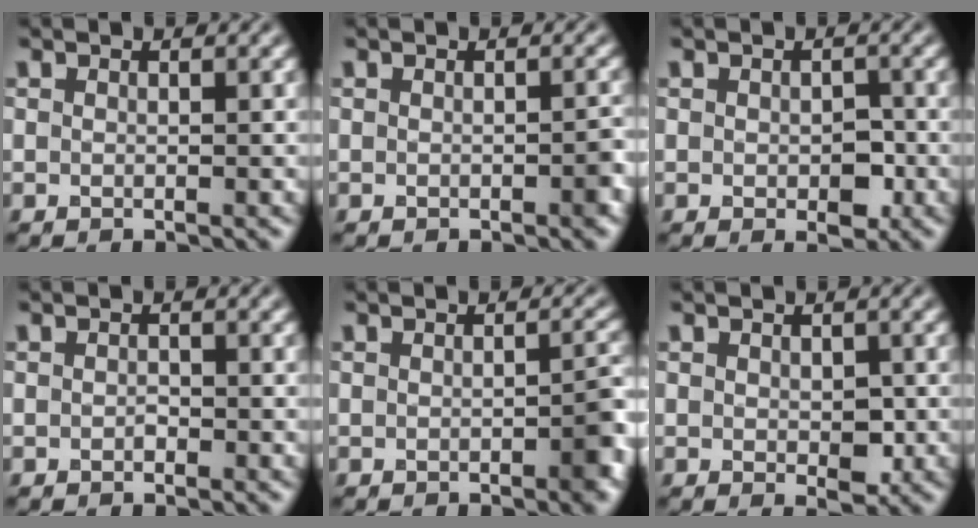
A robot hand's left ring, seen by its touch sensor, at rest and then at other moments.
{"total": 1.1, "force": [-0.5, 0.3, 0.9], "torque": [-0.012, 0.001, -0.005]}
{"total": 2.2, "force": [-0.3, 1.3, 1.7], "torque": [-0.026, -0.006, -0.004]}
{"total": 0.6, "force": [-0.2, 0.4, 0.3], "torque": [-0.007, 0.000, -0.004]}
{"total": 2.5, "force": [-1.0, 0.5, 2.2], "torque": [-0.027, 0.003, -0.015]}
{"total": 2.0, "force": [-0.2, 1.2, 1.6], "torque": [-0.022, -0.007, 0.001]}